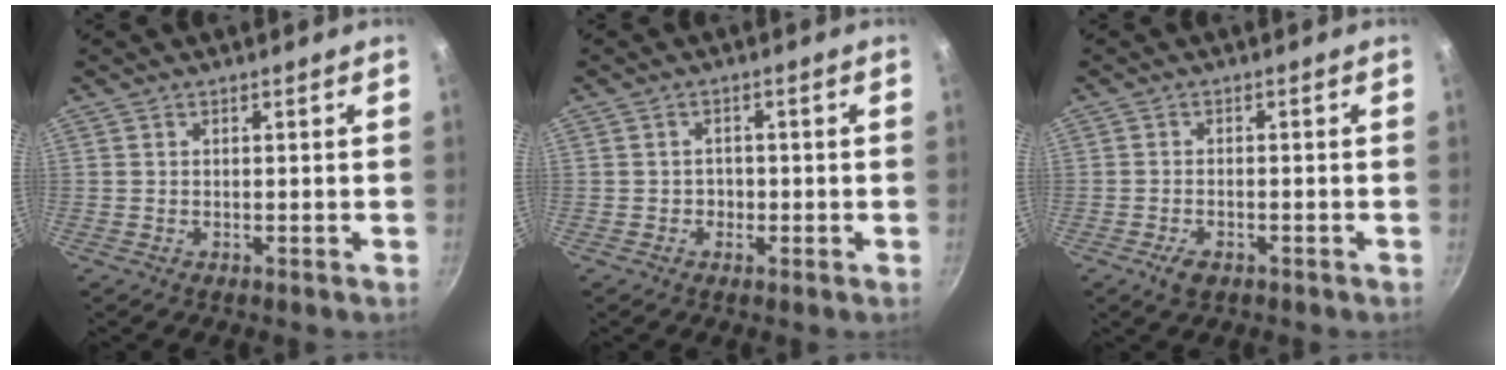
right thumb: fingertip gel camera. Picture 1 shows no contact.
{"total": 2.0, "force": [-0.6, 1.9, 0.5], "torque": [0.009, 0.003, -0.008]}
{"total": 3.3, "force": [-1.9, 1.6, 2.2], "torque": [-0.045, 0.009, -0.033]}